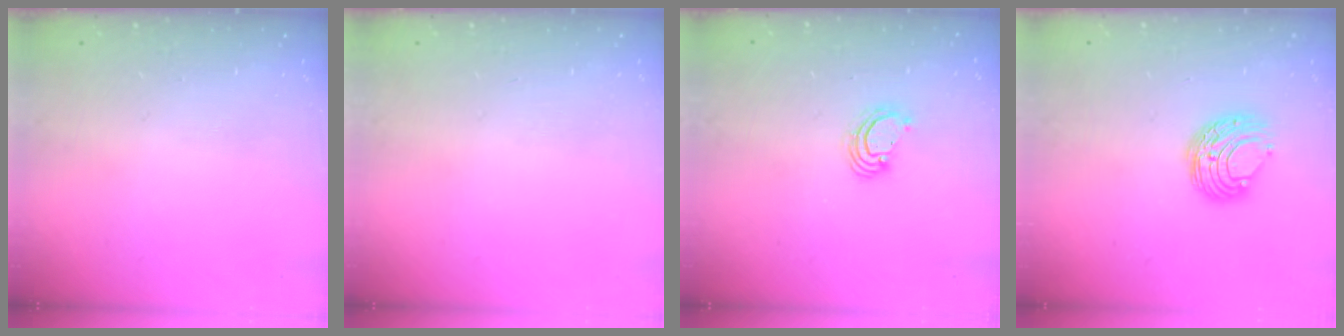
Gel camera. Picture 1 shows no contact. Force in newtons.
{"total": 0.0}
{"total": 3.9, "press": 3.9, "slide": 0.2}
{"total": 8.5, "press": 8.5, "slide": 0.4}